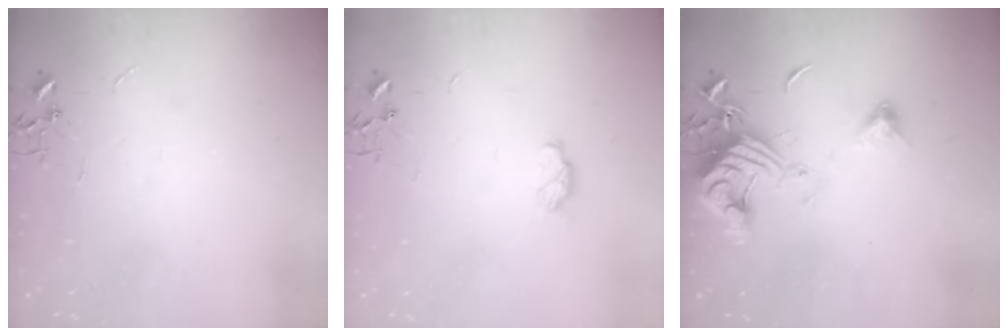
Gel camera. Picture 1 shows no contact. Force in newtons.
{"total": 5.2, "press": 5.2, "slide": 0.8}
{"total": 14.9, "press": 14.8, "slide": 1.7}